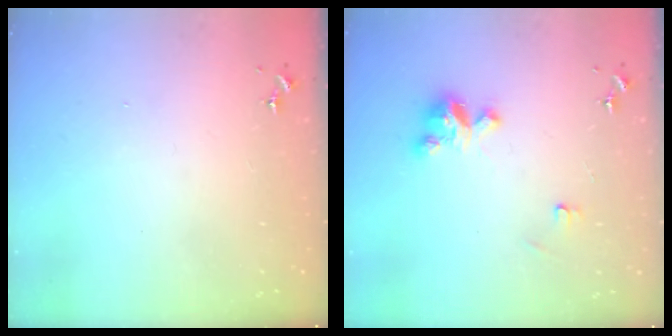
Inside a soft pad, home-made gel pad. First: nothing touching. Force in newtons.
{"total": 8.8, "press": 8.8, "slide": 0.1}